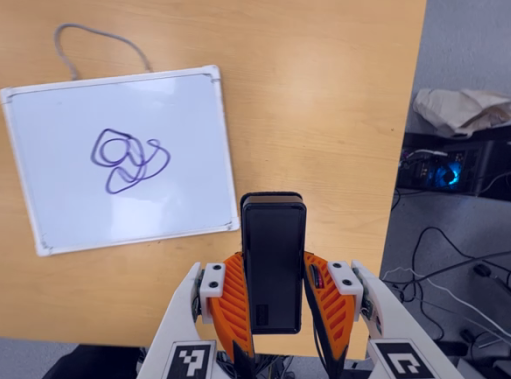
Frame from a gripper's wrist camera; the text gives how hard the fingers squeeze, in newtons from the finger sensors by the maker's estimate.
{"total": 4.7, "left": 3.3, "right": 6.0}